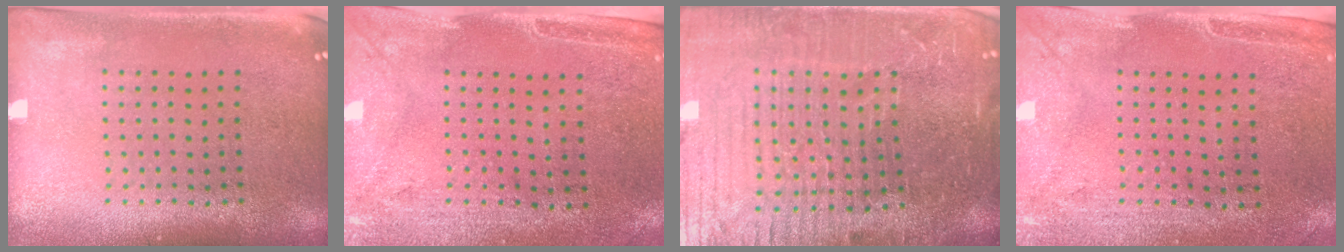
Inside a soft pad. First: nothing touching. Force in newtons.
{"total": 2.9, "press": 2.5, "slide": 1.6}
{"total": 6.5, "press": 5.7, "slide": 3.2}
{"total": 3.0, "press": 2.4, "slide": 1.7}